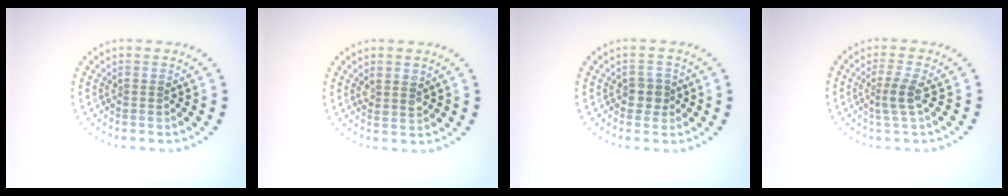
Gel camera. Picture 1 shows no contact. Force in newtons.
{"total": 1.7, "press": 1.5, "slide": 0.8}
{"total": 1.8, "press": 1.7, "slide": 0.7}
{"total": 1.9, "press": 1.4, "slide": 1.3}